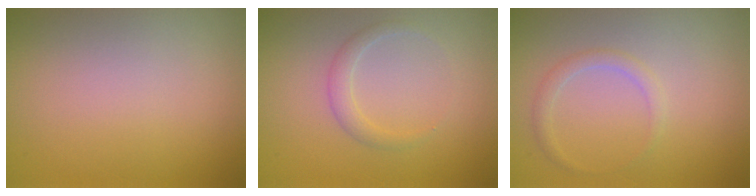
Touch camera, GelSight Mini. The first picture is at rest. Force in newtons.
{"total": 1.4, "press": 1.4, "slide": 0.1}
{"total": 1.3, "press": 1.3, "slide": 0.1}